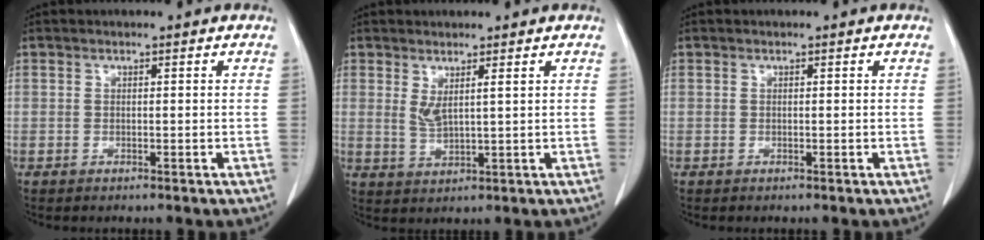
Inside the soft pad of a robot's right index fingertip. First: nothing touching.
{"total": 3.0, "force": [1.4, 0.4, 2.7], "torque": [-0.058, -0.007, 0.034]}
{"total": 0.0}